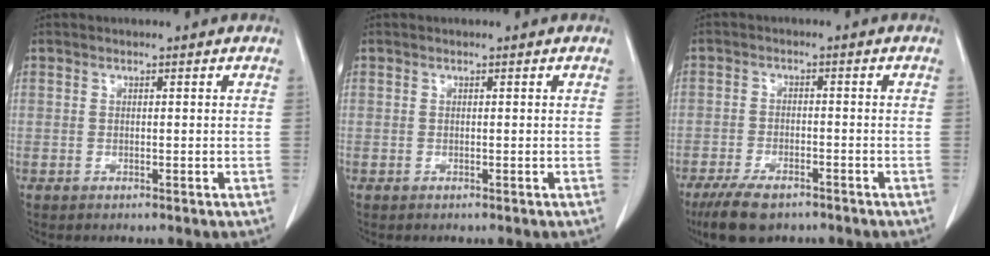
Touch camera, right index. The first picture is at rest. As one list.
[{"total": 0.0}, {"total": 7.5, "force": [-5.5, 2.7, 4.2], "torque": [-0.073, -0.009, -0.089]}]